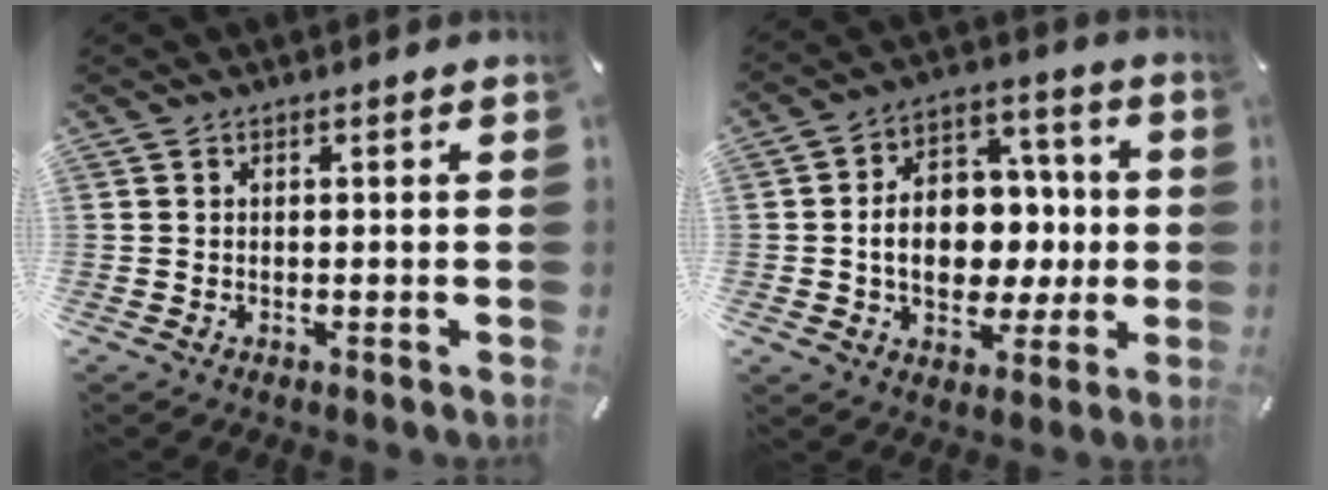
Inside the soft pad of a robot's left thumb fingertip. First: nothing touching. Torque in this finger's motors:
{"motor_torque": [2.09, 2.12, 1.32, -0.03, 0.40]}